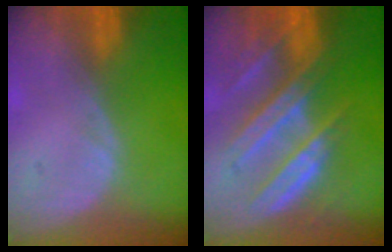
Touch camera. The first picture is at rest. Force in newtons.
{"total": 9.2, "press": 8.3, "slide": 4.0}